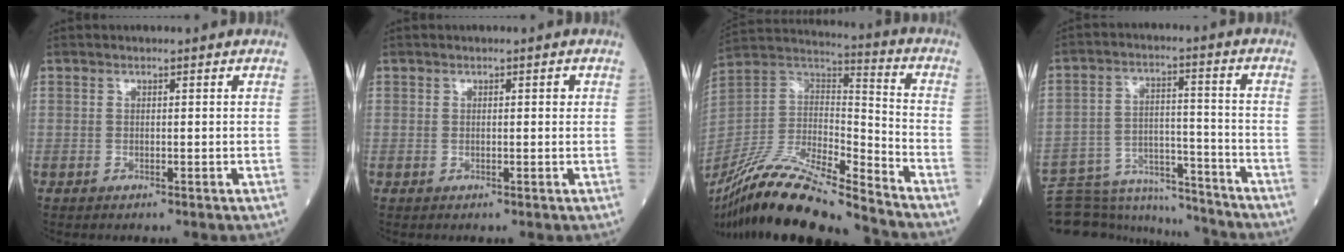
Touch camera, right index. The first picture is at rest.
{"total": 0.5, "force": [0.2, 0.2, 0.4], "torque": [-0.004, 0.001, 0.003]}
{"total": 21.3, "force": [-18.2, 1.8, 10.8], "torque": [-0.239, -0.004, -0.339]}
{"total": 15.1, "force": [-14.4, 3.6, 2.7], "torque": [-0.043, 0.034, -0.221]}